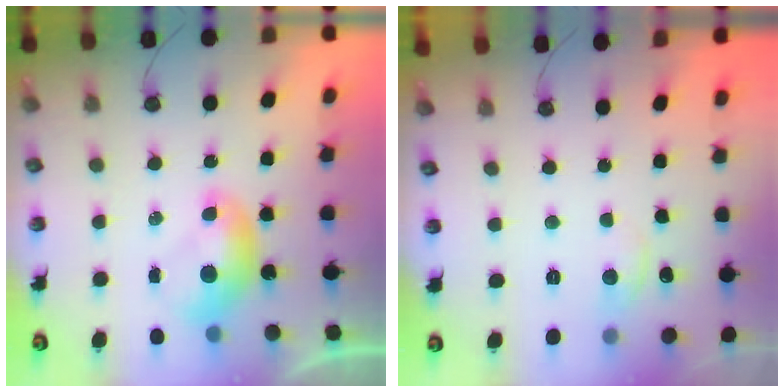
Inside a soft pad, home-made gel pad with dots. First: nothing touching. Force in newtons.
{"total": 0.6, "press": 0.3, "slide": 0.5}